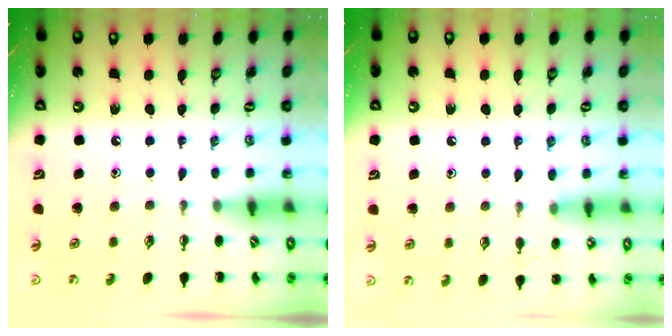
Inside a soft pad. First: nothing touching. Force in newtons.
{"total": 7.7, "press": 7.3, "slide": 2.4}